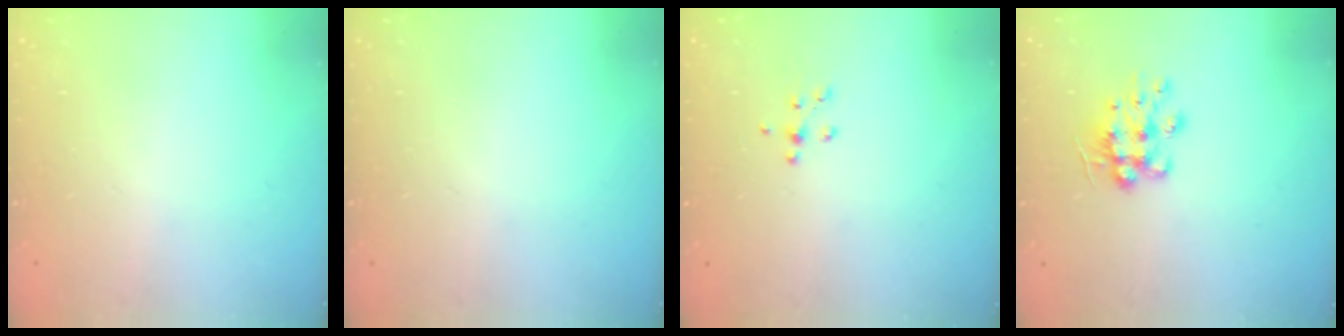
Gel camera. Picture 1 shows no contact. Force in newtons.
{"total": 0.0}
{"total": 5.3, "press": 5.2, "slide": 1.0}
{"total": 9.4, "press": 9.4, "slide": 0.6}